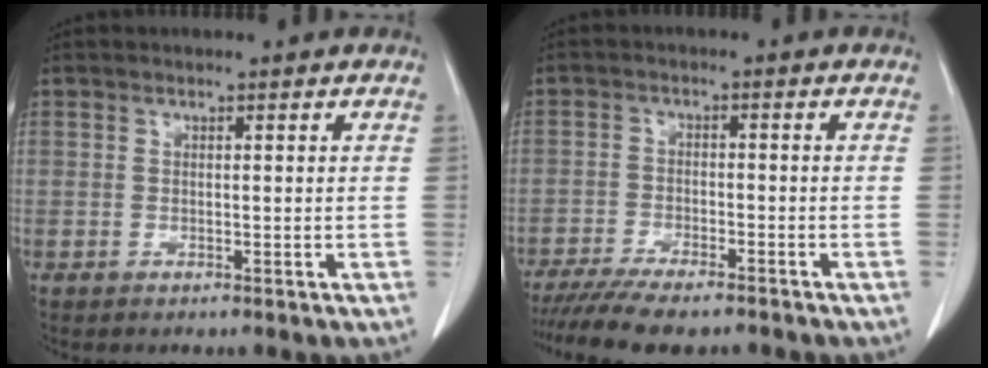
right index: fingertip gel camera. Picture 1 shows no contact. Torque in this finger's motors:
{"motor_torque": [1.09, -1.05, 0.43, 0.13]}